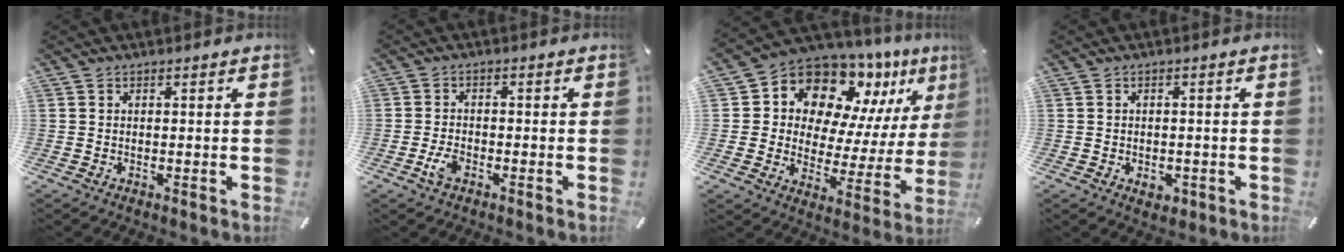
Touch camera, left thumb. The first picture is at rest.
{"total": 3.3, "force": [-1.6, 1.9, 2.3], "torque": [-0.060, -0.001, -0.033]}
{"total": 13.6, "force": [10.9, 7.1, 4.0], "torque": [-0.071, -0.112, 0.190]}
{"total": 2.7, "force": [-1.0, 2.0, 1.5], "torque": [-0.025, 0.004, -0.017]}